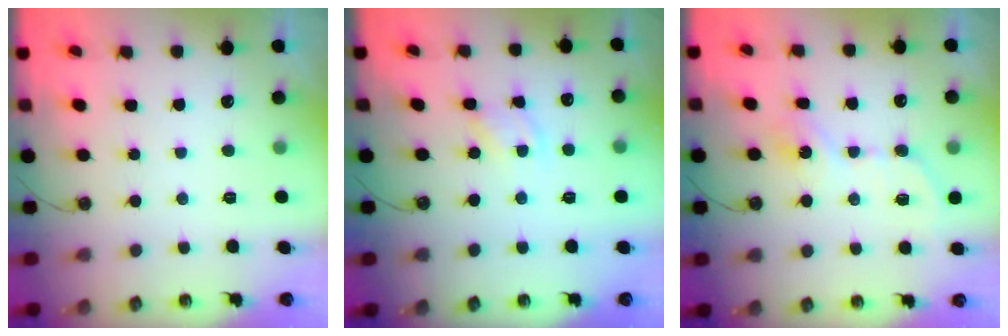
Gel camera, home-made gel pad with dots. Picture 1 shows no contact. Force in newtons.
{"total": 4.6, "press": 4.5, "slide": 0.5}
{"total": 9.4, "press": 9.4, "slide": 0.3}